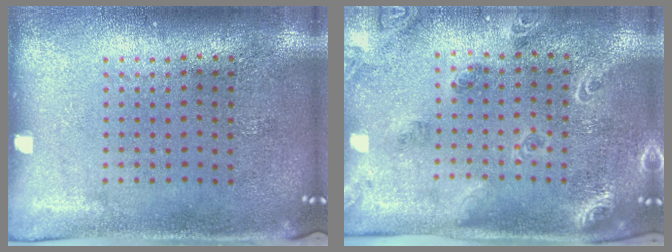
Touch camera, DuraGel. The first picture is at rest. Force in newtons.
{"total": 1.8, "press": 1.7, "slide": 0.4}